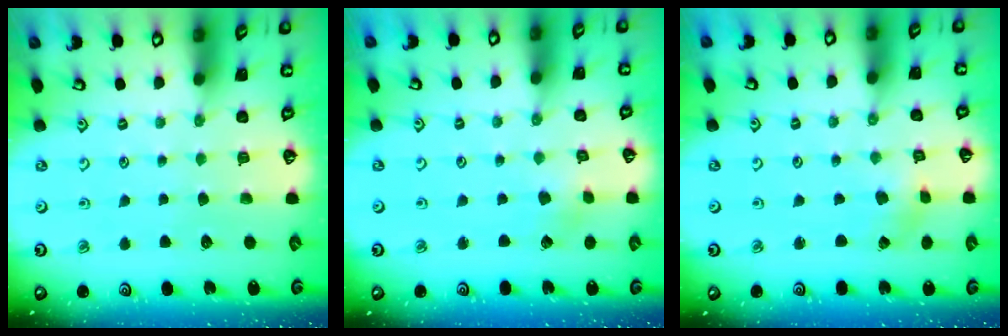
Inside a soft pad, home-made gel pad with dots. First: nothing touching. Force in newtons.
{"total": 1.8, "press": 1.8, "slide": 0.1}
{"total": 0.5, "press": 0.5, "slide": 0.2}